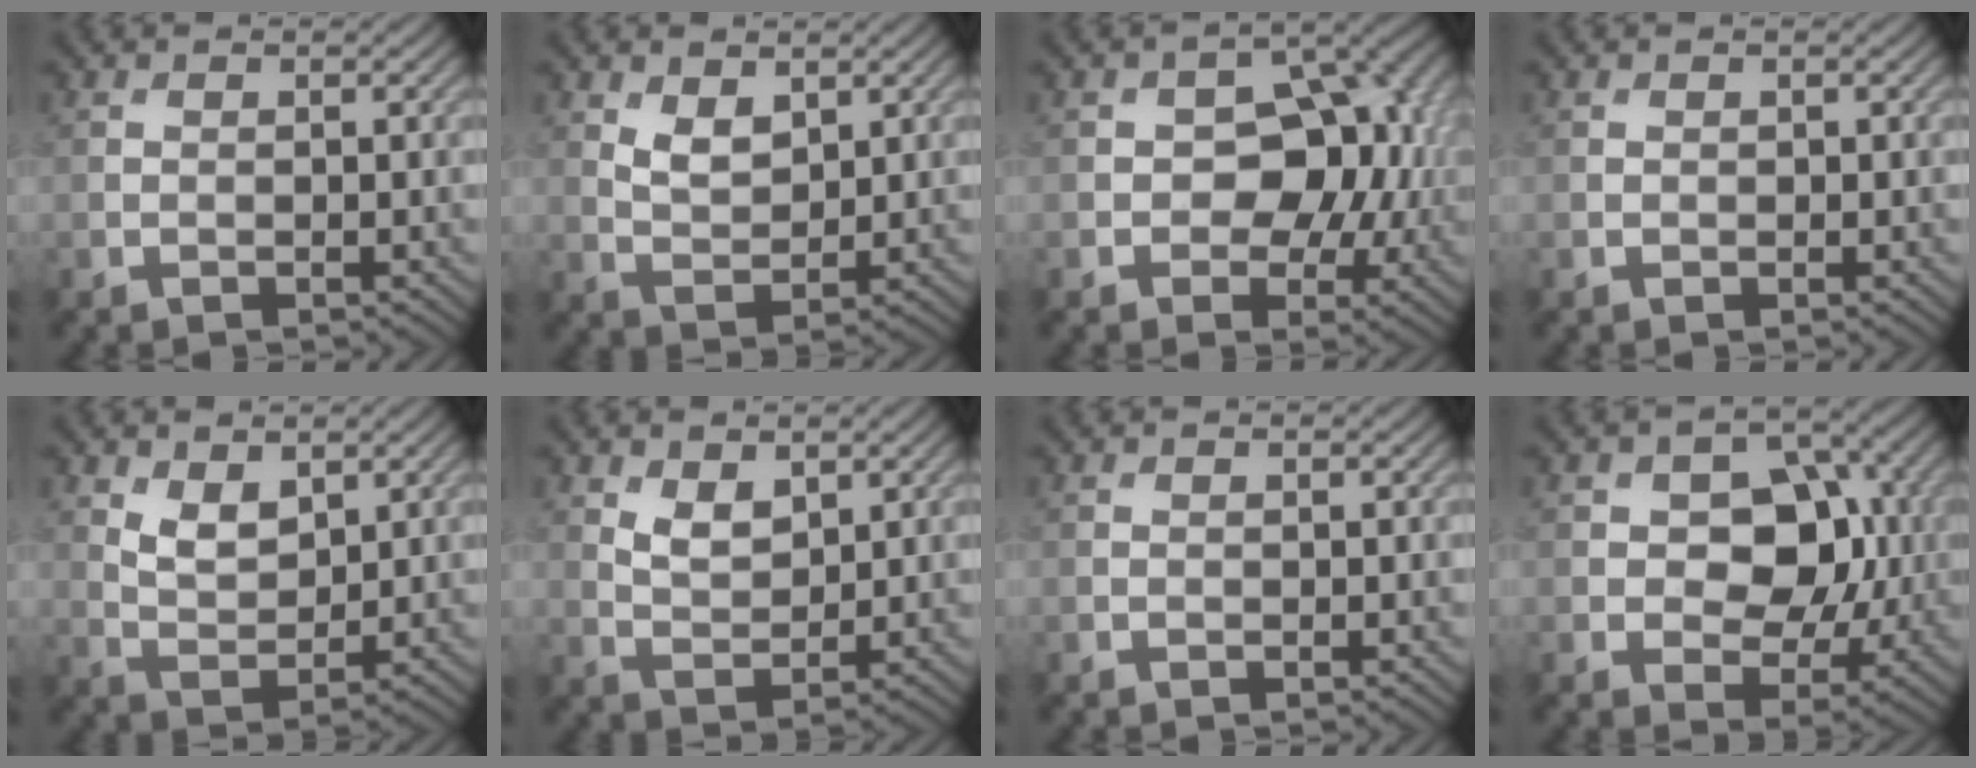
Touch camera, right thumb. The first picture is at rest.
{"total": 3.4, "force": [1.9, 1.9, 2.1], "torque": [-0.048, -0.008, 0.042]}
{"total": 9.6, "force": [-0.2, 6.9, 6.7], "torque": [-0.086, -0.006, -0.015]}
{"total": 0.0}
{"total": 4.0, "force": [2.2, 2.2, 2.5], "torque": [-0.056, -0.009, 0.047]}
{"total": 3.5, "force": [1.9, 1.9, 2.2], "torque": [-0.049, -0.008, 0.043]}
{"total": 0.0}
{"total": 8.4, "force": [0.5, 6.0, 5.9], "torque": [-0.086, 0.001, 0.000]}